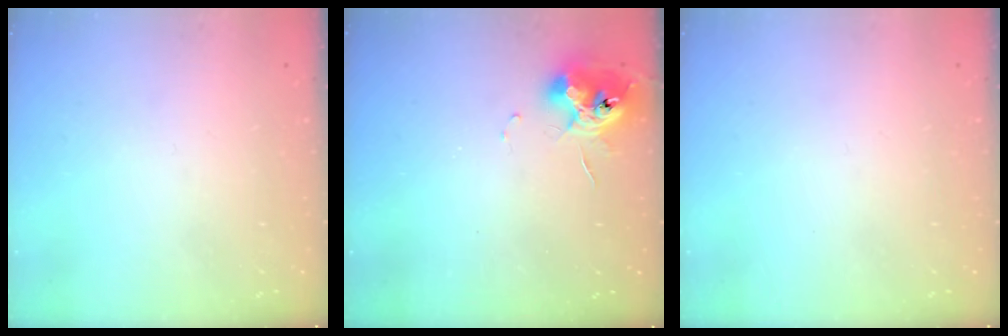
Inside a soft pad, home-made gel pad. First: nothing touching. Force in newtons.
{"total": 11.1, "press": 11.1, "slide": 0.6}
{"total": 0.0}